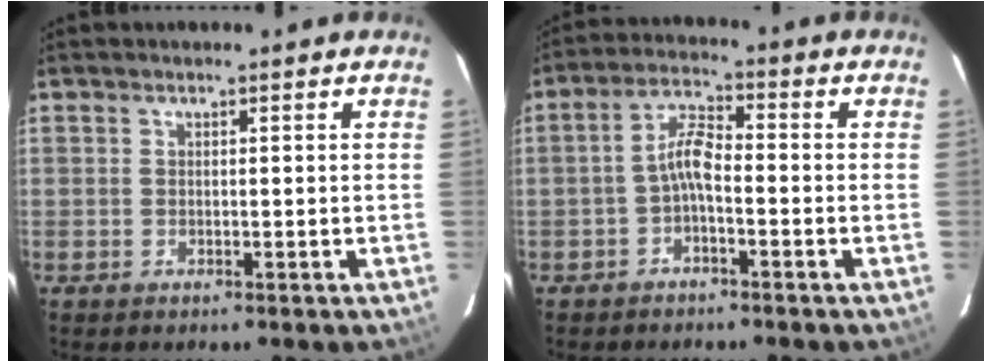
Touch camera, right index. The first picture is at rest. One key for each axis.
{"total": 4.4, "fx": -1.9, "fy": 1.3, "fz": 3.8, "tx": -0.082, "ty": 0.015, "tz": -0.037}